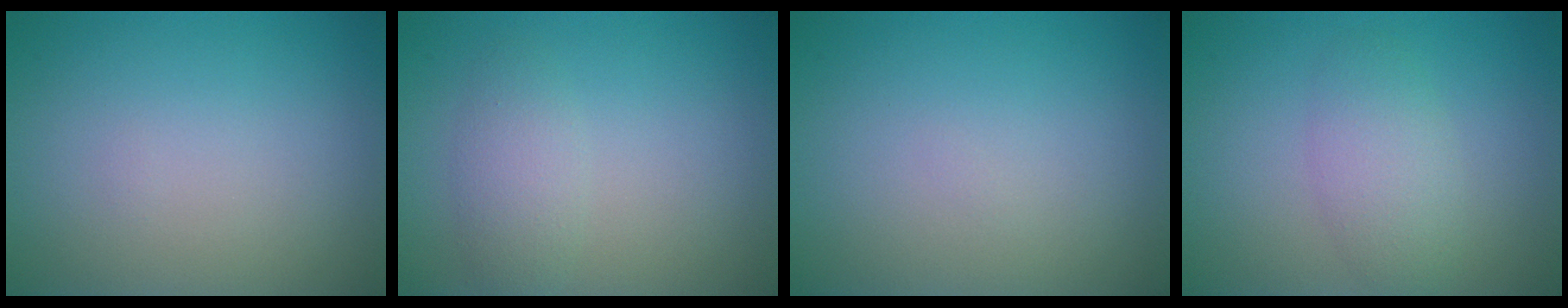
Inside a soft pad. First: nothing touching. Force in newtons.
{"total": 2.2, "press": 2.2, "slide": 0.1}
{"total": 0.0}
{"total": 3.0, "press": 3.0, "slide": 0.2}